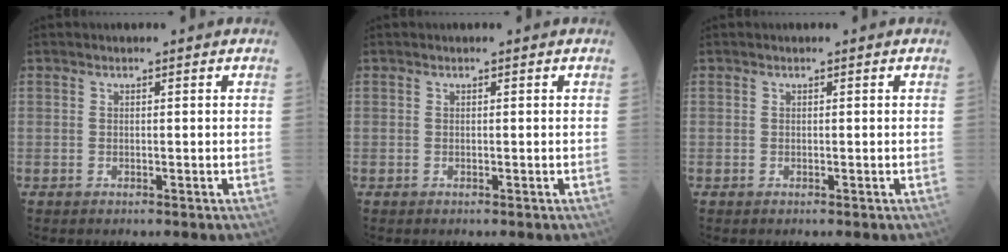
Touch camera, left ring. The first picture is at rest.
{"total": 0.0}
{"total": 0.0}